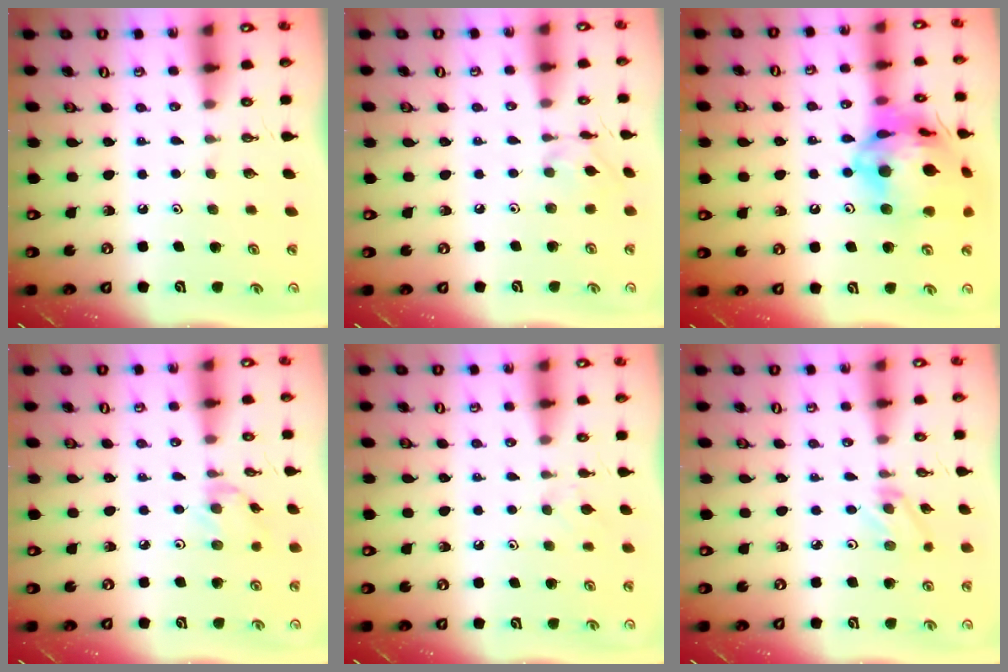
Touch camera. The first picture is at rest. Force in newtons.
{"total": 2.6, "press": 2.6, "slide": 0.3}
{"total": 23.5, "press": 23.3, "slide": 2.8}
{"total": 3.0, "press": 2.9, "slide": 0.4}
{"total": 2.5, "press": 2.4, "slide": 0.6}
{"total": 2.6, "press": 2.6, "slide": 0.4}